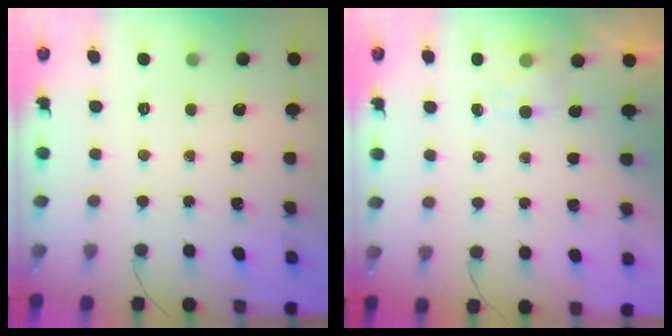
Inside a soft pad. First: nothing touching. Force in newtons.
{"total": 1.9, "press": 1.5, "slide": 1.2}